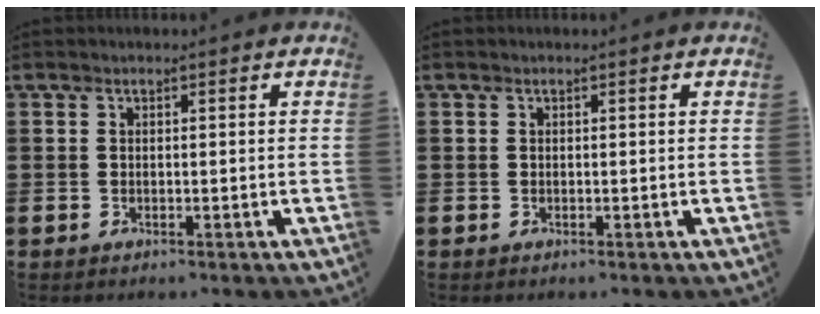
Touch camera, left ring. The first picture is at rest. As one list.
[{"total": 0.0}]